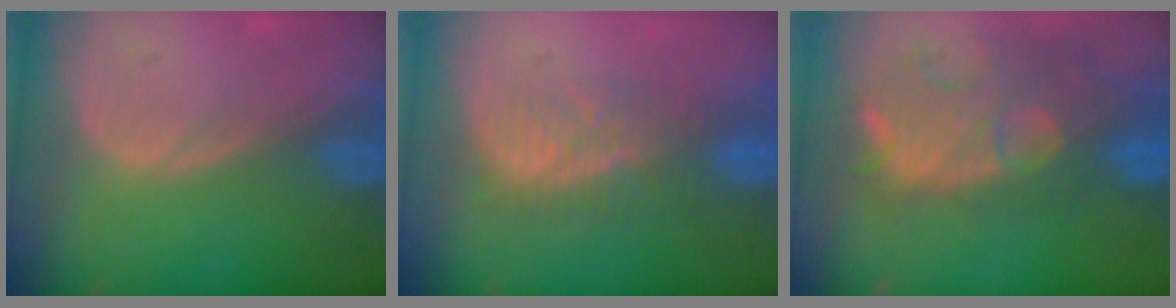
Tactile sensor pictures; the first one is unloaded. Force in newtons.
{"total": 6.2, "press": 6.0, "slide": 1.5}
{"total": 12.2, "press": 11.0, "slide": 5.2}